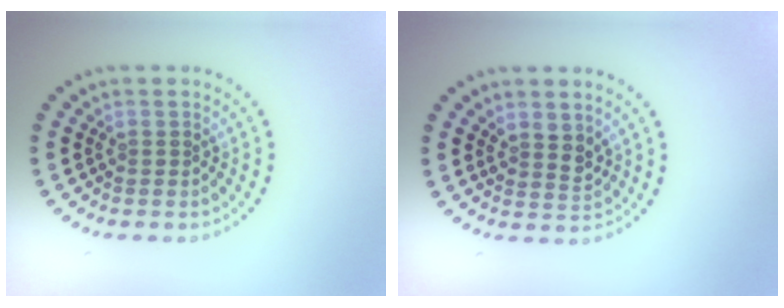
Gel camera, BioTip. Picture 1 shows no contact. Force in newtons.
{"total": 1.9, "press": 1.6, "slide": 1.0}